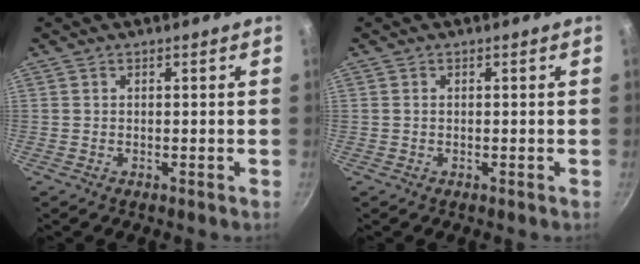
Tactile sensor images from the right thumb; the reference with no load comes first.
{"total": 0.0}